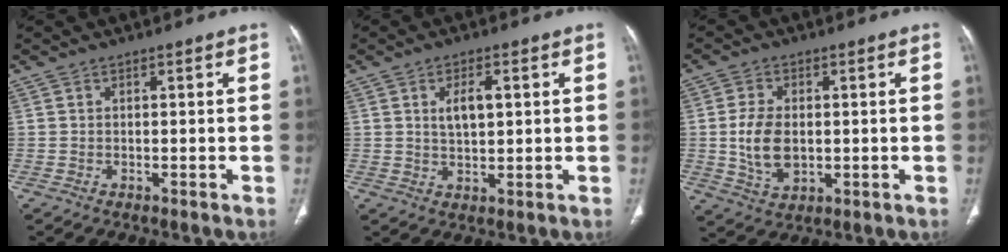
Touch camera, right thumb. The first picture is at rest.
{"total": 5.1, "force": [1.3, 2.4, 4.3], "torque": [-0.071, -0.004, 0.025]}
{"total": 8.2, "force": [-0.1, 5.2, 6.4], "torque": [-0.119, -0.005, 0.007]}